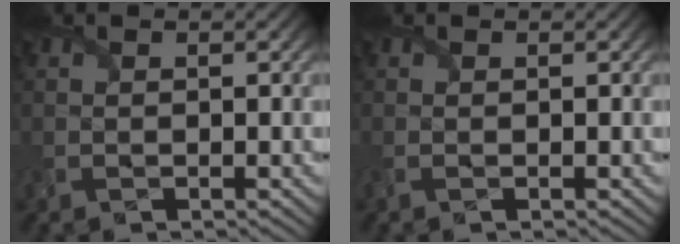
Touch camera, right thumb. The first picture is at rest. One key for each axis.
{"total": 1.1, "fx": 0.2, "fy": 0.8, "fz": 0.8, "tx": -0.020, "ty": 0.003, "tz": 0.000}